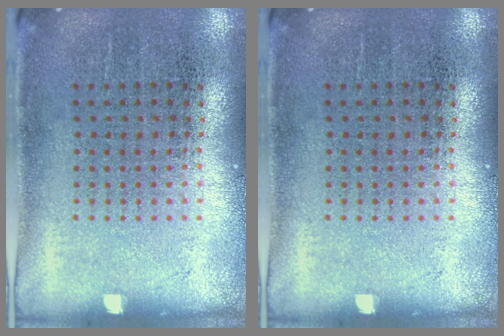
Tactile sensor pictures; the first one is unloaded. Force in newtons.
{"total": 0.0}